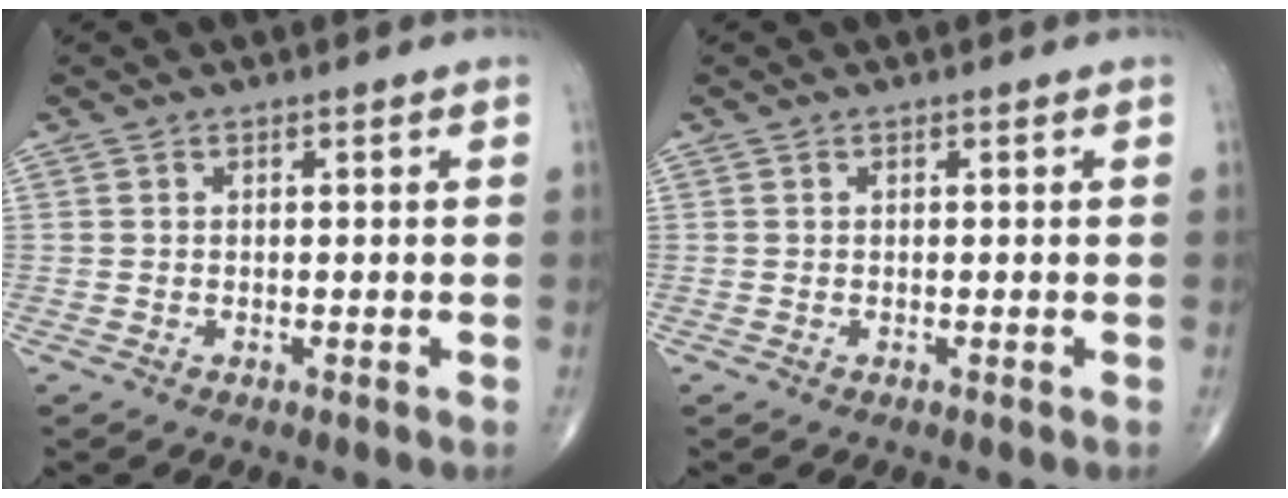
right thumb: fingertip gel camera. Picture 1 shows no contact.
{"total": 0.0}